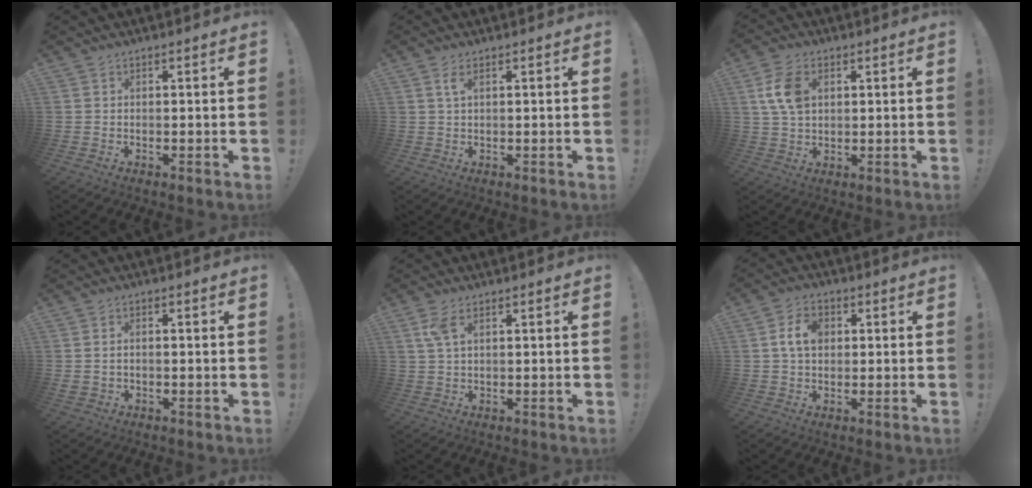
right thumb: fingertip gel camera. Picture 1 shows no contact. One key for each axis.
{"total": 2.4, "fx": 1.0, "fy": 0.5, "fz": 2.1, "tx": -0.036, "ty": -0.002, "tz": 0.014}
{"total": 9.5, "fx": 2.6, "fy": 6.3, "fz": 6.6, "tx": -0.123, "ty": 0.005, "tz": 0.049}
{"total": 1.6, "fx": -0.3, "fy": 1.1, "fz": 1.1, "tx": -0.021, "ty": 0.000, "tz": -0.006}
{"total": 3.9, "fx": 1.6, "fy": 1.5, "fz": 3.2, "tx": -0.060, "ty": 0.001, "tz": 0.029}
{"total": 7.2, "fx": 1.2, "fy": 4.9, "fz": 5.1, "tx": -0.084, "ty": 0.011, "tz": 0.023}